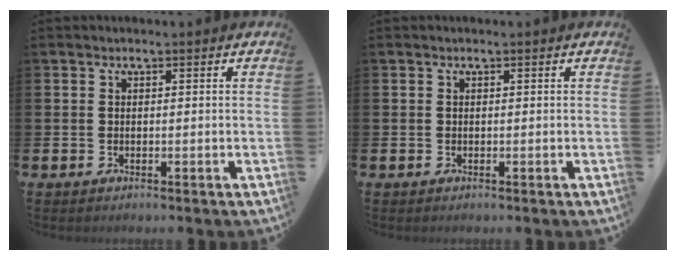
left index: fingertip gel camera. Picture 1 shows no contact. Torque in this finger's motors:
{"motor_torque": [0.00, 0.00, 0.00, 0.00]}